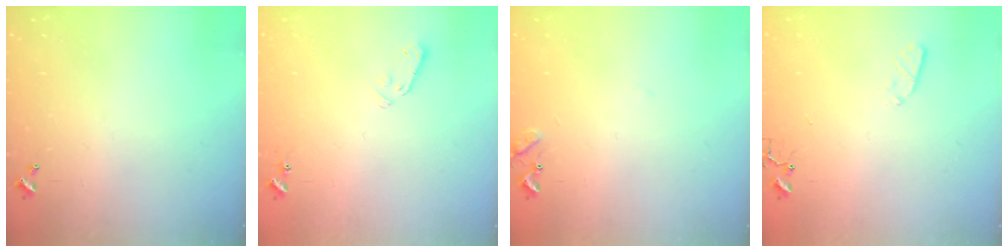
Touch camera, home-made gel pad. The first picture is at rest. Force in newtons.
{"total": 4.1, "press": 4.1, "slide": 0.6}
{"total": 8.4, "press": 8.4, "slide": 0.5}
{"total": 3.2, "press": 3.1, "slide": 0.5}